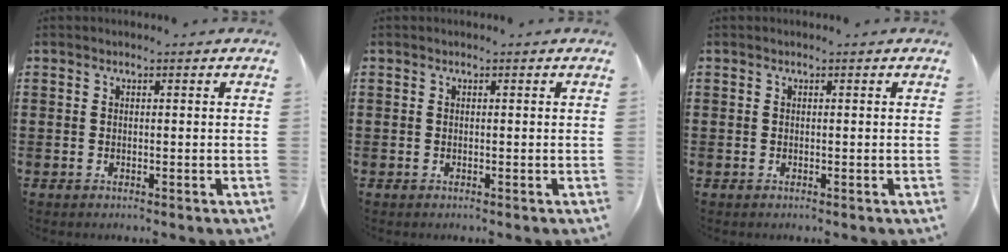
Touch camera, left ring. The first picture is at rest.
{"total": 0.0}
{"total": 0.0}